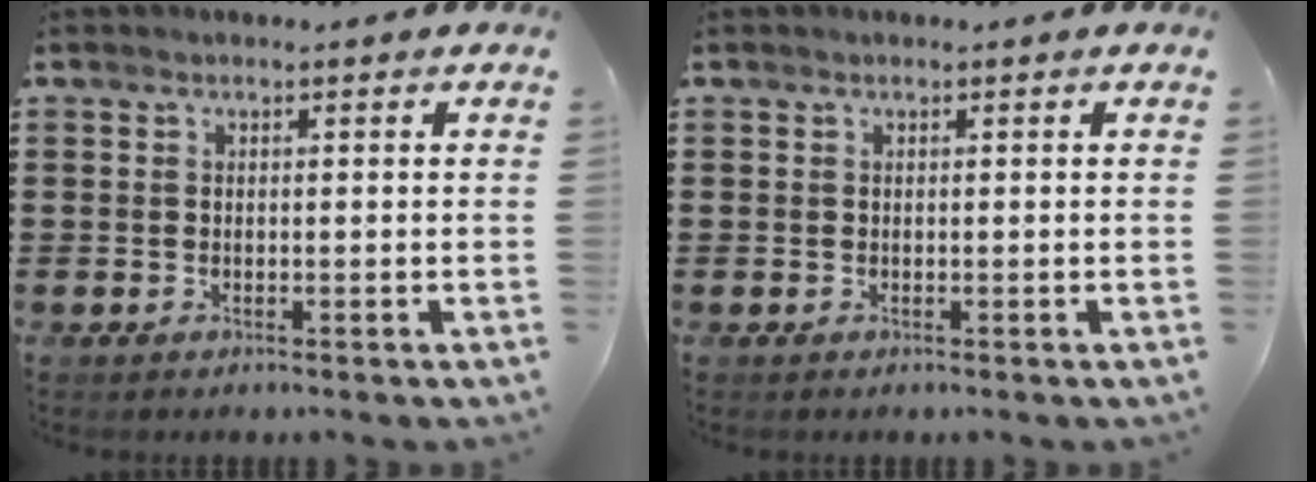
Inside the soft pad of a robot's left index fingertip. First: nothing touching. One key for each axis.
{"total": 0.0}